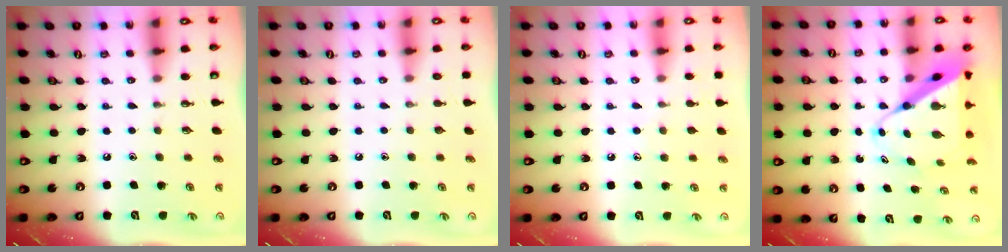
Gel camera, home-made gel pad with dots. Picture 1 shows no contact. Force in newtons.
{"total": 0.0}
{"total": 5.6, "press": 5.6, "slide": 0.5}
{"total": 10.6, "press": 10.6, "slide": 0.8}